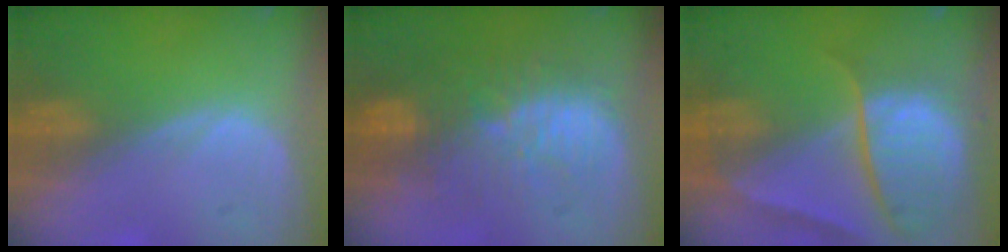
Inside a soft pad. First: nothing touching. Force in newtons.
{"total": 11.3, "press": 9.9, "slide": 5.5}
{"total": 10.6, "press": 8.9, "slide": 5.8}